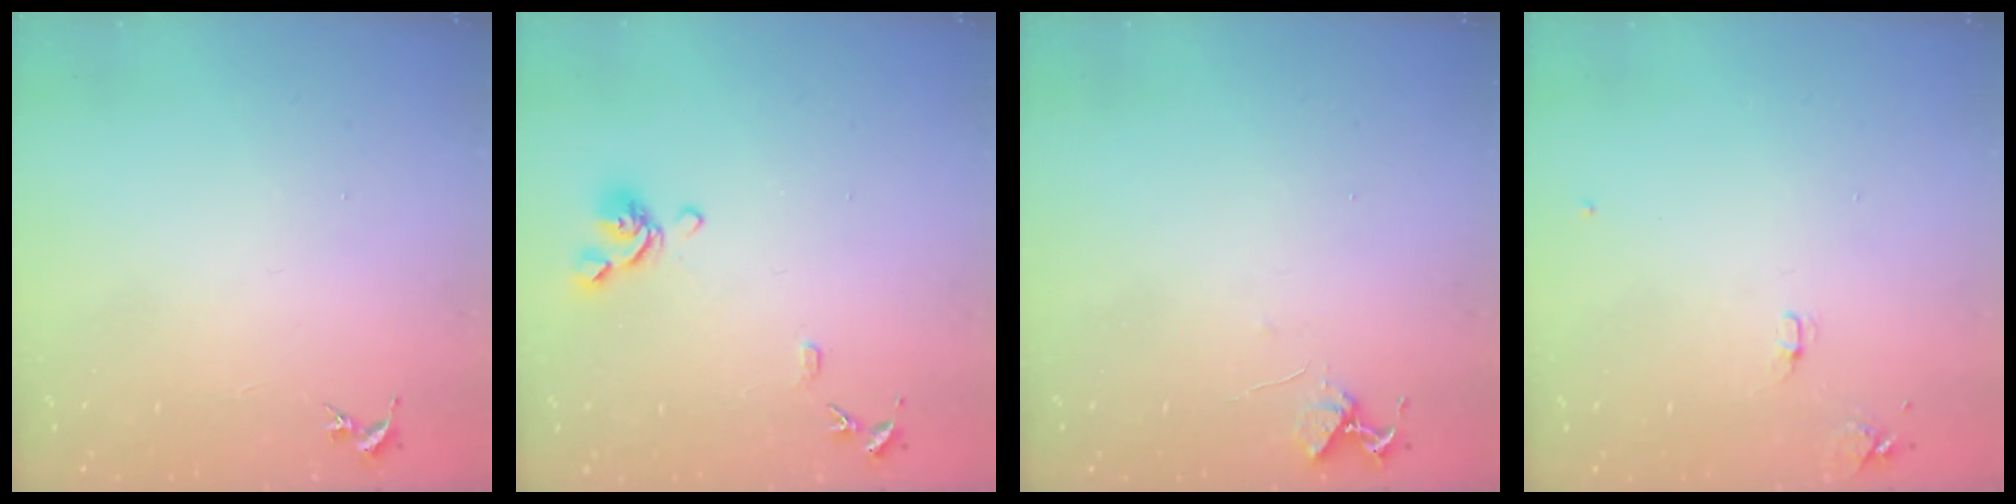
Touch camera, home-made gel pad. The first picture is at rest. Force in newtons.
{"total": 10.4, "press": 10.3, "slide": 1.3}
{"total": 5.3, "press": 5.2, "slide": 0.6}
{"total": 5.8, "press": 5.8, "slide": 0.8}